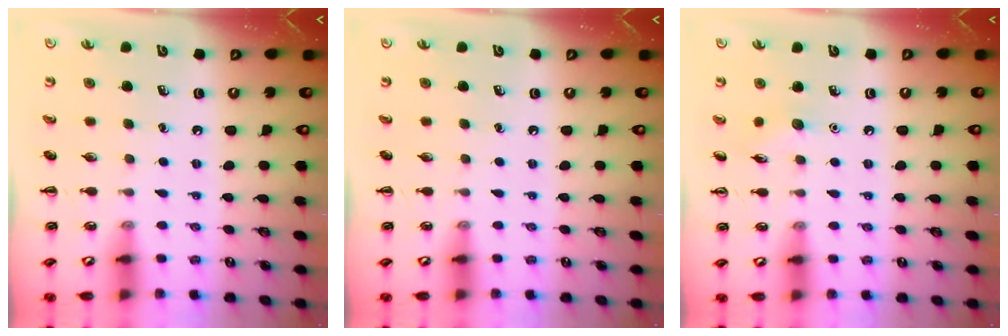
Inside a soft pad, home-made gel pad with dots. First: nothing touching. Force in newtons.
{"total": 0.0}
{"total": 5.4, "press": 5.1, "slide": 1.7}